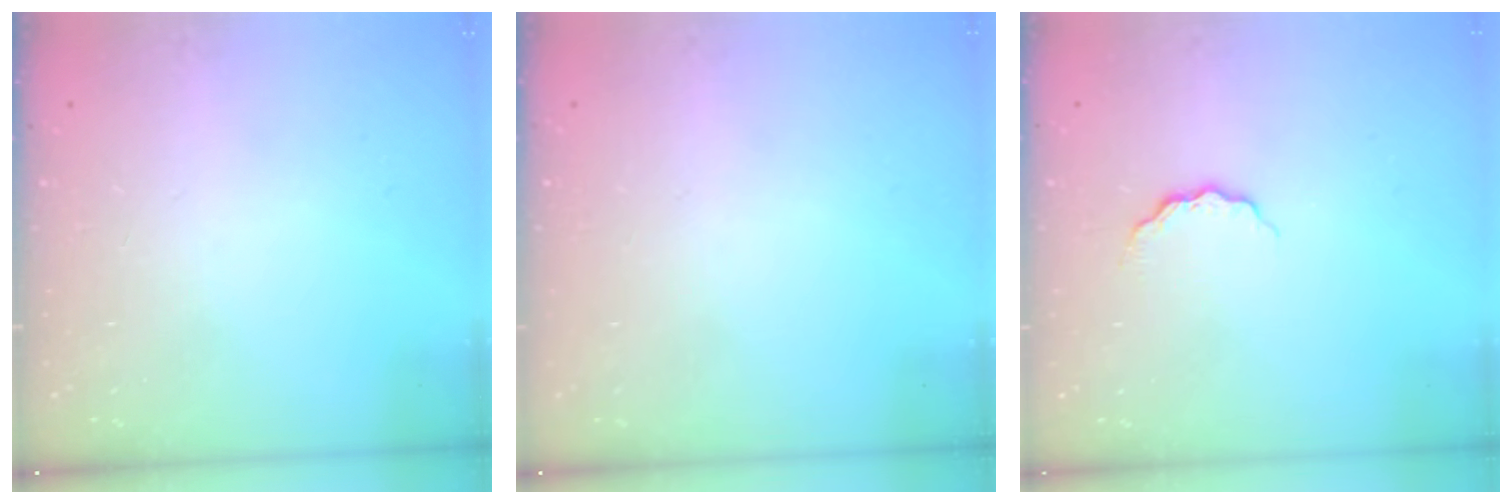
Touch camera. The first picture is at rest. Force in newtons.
{"total": 1.4, "press": 1.4, "slide": 0.1}
{"total": 4.8, "press": 4.7, "slide": 0.5}